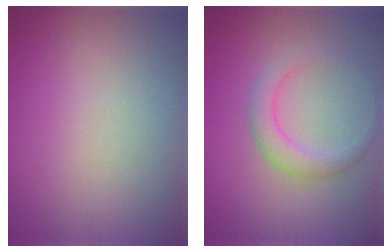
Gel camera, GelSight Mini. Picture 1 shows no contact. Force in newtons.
{"total": 2.8, "press": 2.8, "slide": 0.2}